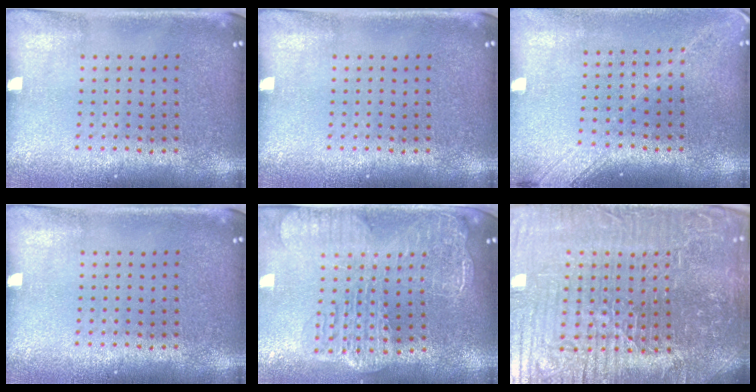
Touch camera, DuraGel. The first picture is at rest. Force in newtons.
{"total": 0.0}
{"total": 1.7, "press": 1.3, "slide": 1.1}
{"total": 0.0}
{"total": 2.9, "press": 2.4, "slide": 1.7}
{"total": 7.5, "press": 6.7, "slide": 3.3}